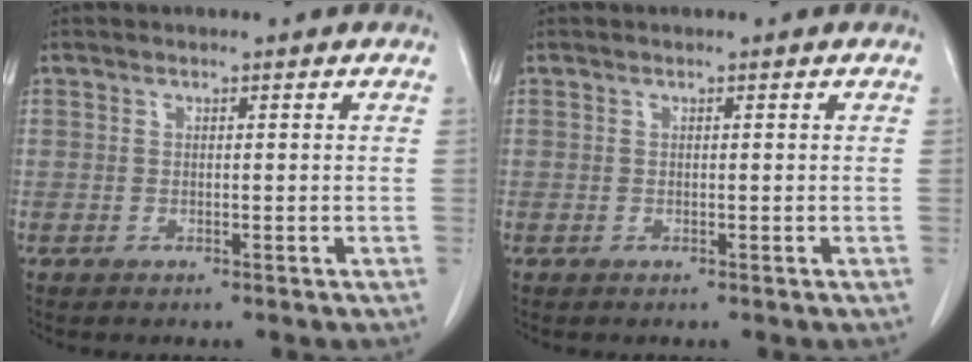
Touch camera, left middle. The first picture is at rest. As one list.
[{"total": 0.0}]